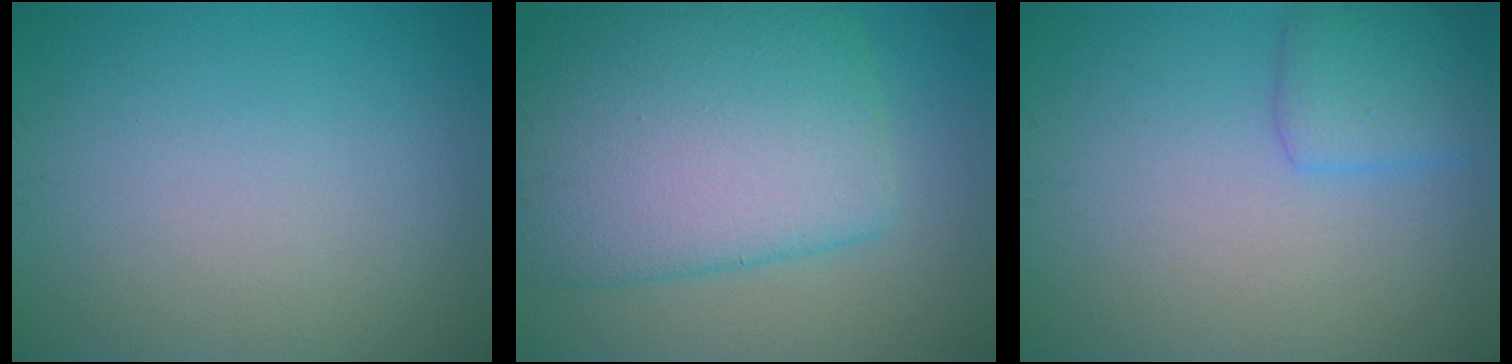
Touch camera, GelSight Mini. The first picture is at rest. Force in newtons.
{"total": 11.2, "press": 11.2, "slide": 0.4}
{"total": 2.7, "press": 2.7, "slide": 0.0}